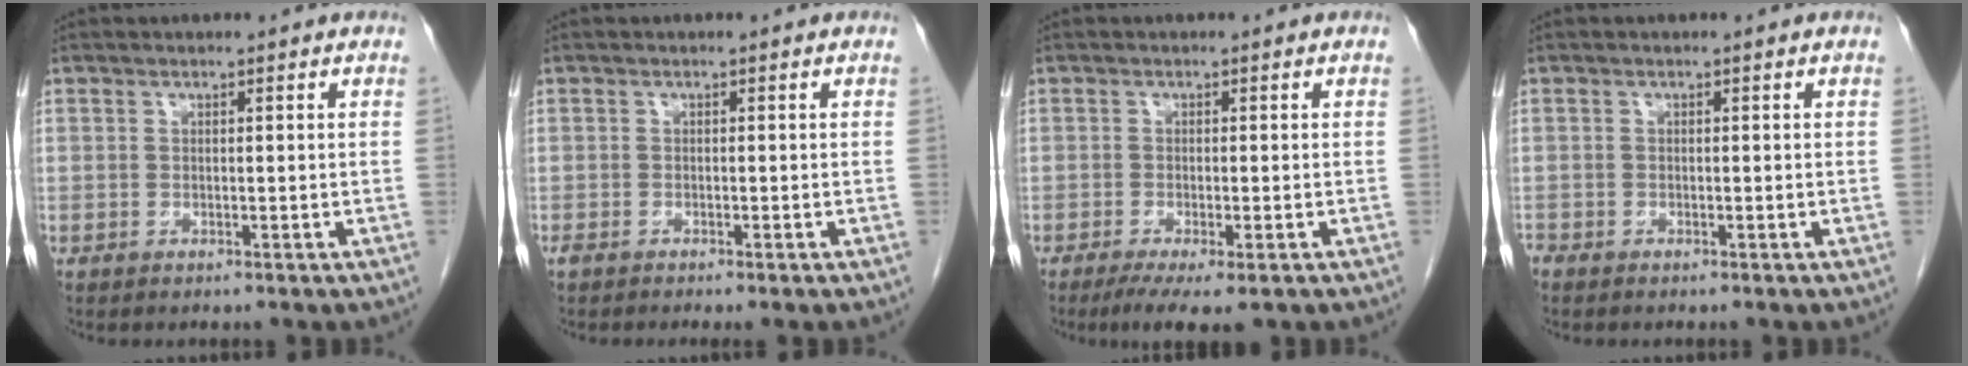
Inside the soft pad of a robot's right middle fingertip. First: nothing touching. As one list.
[{"total": 1.7, "force": [-1.4, 0.2, 1.0], "torque": [-0.015, -0.004, -0.021]}, {"total": 6.0, "force": [-3.9, 1.1, 4.4], "torque": [-0.065, -0.019, -0.060]}, {"total": 0.7, "force": [-0.7, 0.2, 0.1], "torque": [-0.009, -0.001, -0.015]}]